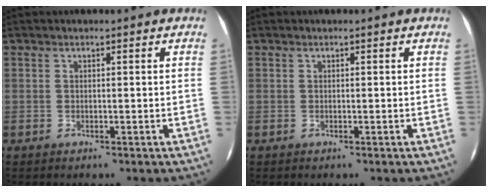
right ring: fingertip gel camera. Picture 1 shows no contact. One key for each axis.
{"total": 0.0}